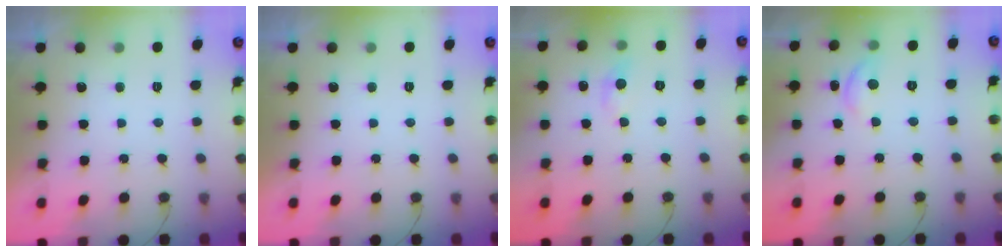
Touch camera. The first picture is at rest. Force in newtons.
{"total": 0.0}
{"total": 3.8, "press": 3.7, "slide": 0.5}
{"total": 5.8, "press": 5.7, "slide": 0.6}